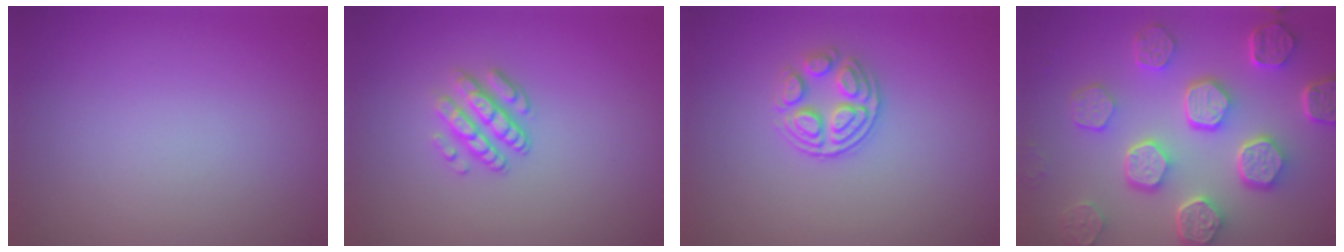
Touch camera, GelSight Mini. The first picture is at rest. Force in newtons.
{"total": 2.9, "press": 2.3, "slide": 1.8}
{"total": 2.9, "press": 2.6, "slide": 1.3}
{"total": 7.8, "press": 5.9, "slide": 5.1}